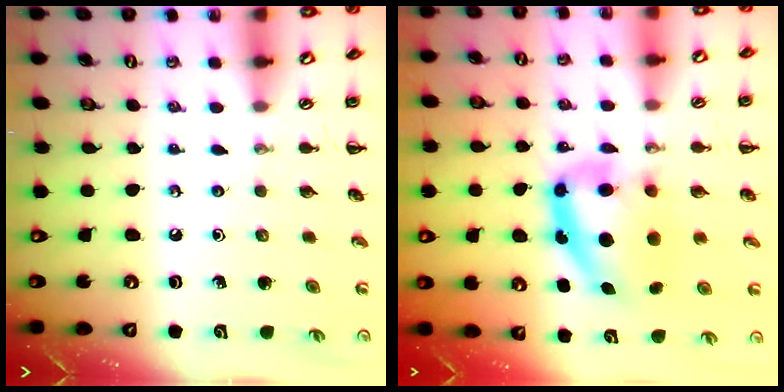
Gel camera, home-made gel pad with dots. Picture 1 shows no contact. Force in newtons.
{"total": 10.8, "press": 10.6, "slide": 2.5}